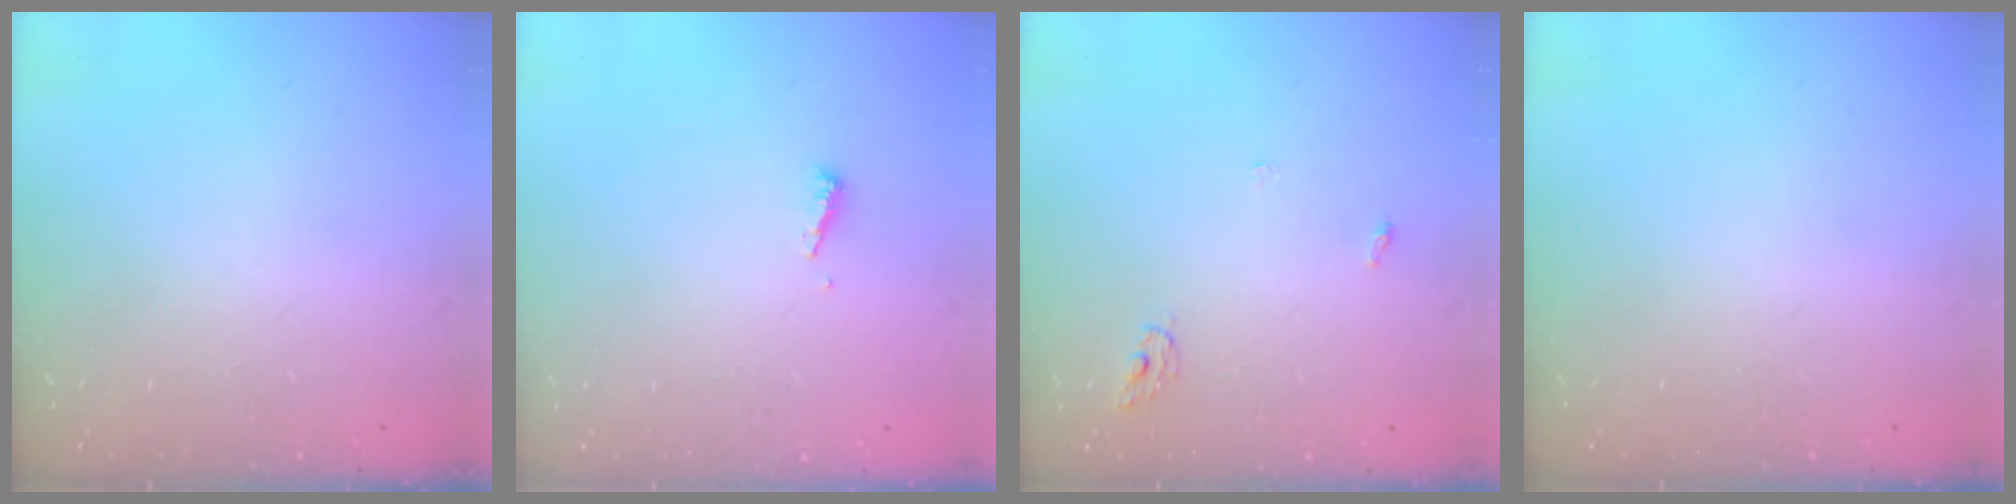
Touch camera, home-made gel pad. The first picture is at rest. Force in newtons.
{"total": 4.0, "press": 4.0, "slide": 0.4}
{"total": 3.3, "press": 3.3, "slide": 0.2}
{"total": 0.0}